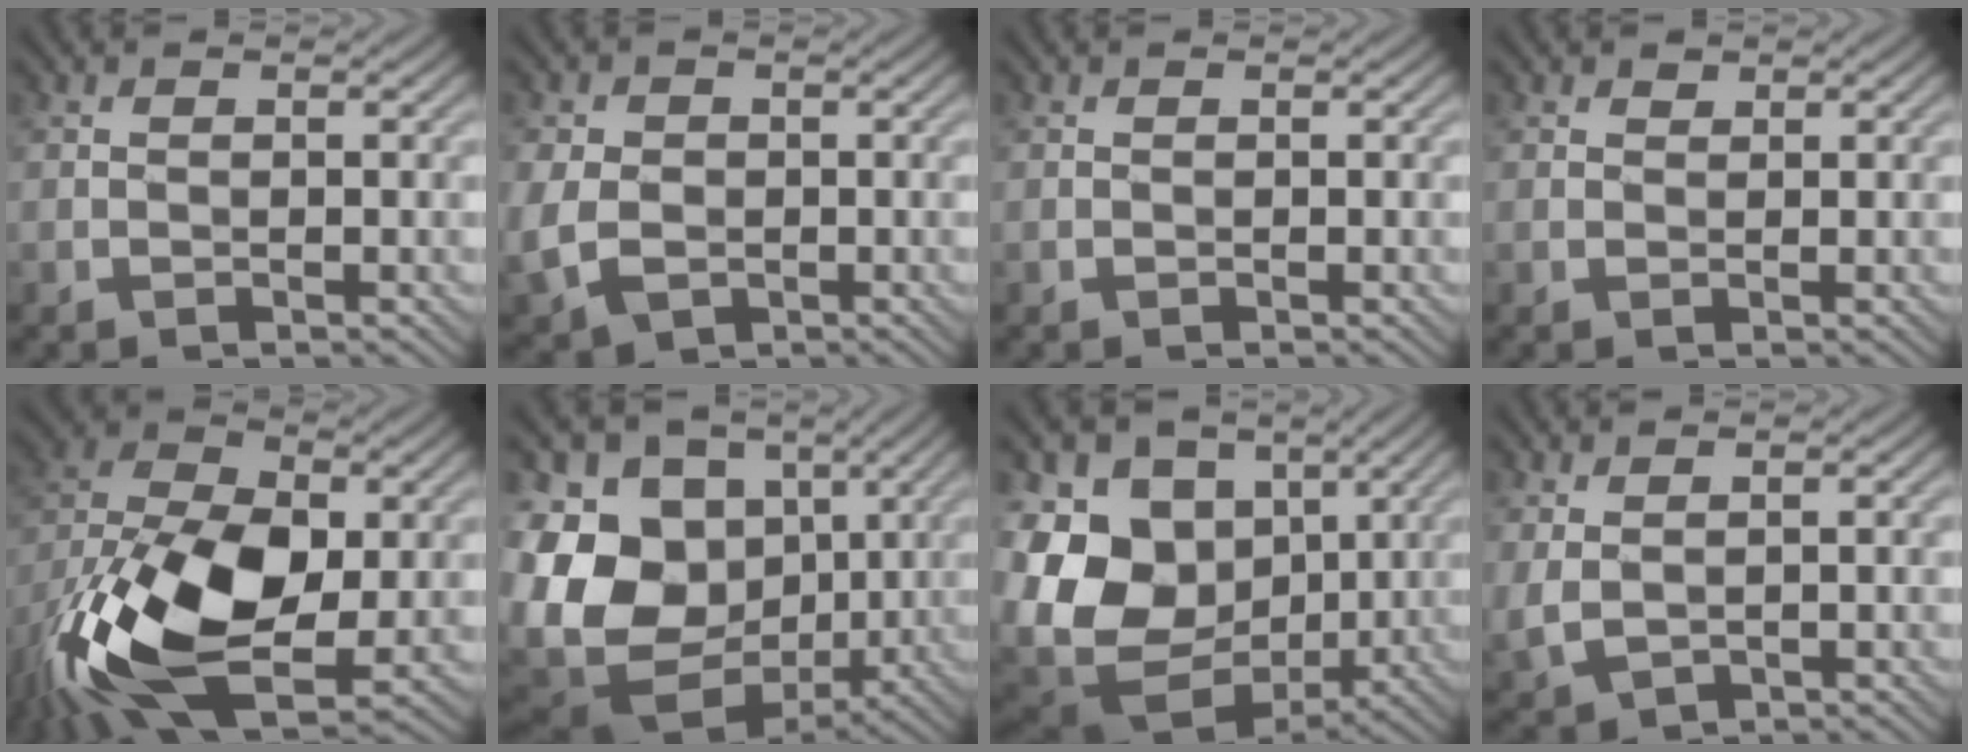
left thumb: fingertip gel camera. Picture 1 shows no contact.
{"total": 6.3, "force": [-1.1, 5.0, 3.6], "torque": [-0.103, -0.016, -0.020]}
{"total": 0.0}
{"total": 0.7, "force": [0.5, 0.3, 0.2], "torque": [-0.002, -0.001, 0.012]}
{"total": 17.3, "force": [-5.6, 9.2, 13.5], "torque": [-0.282, -0.023, -0.113]}
{"total": 19.2, "force": [-3.0, 15.0, 11.6], "torque": [-0.259, -0.018, -0.047]}
{"total": 17.9, "force": [-1.4, 14.2, 10.9], "torque": [-0.255, -0.020, -0.006]}
{"total": 3.2, "force": [1.1, 1.8, 2.4], "torque": [-0.070, -0.003, 0.029]}